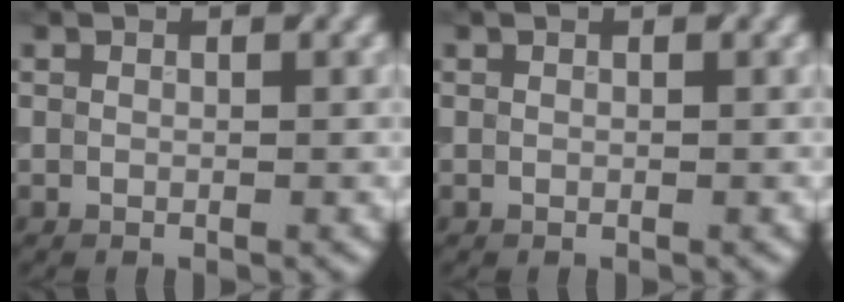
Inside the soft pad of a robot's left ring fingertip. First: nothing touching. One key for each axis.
{"total": 0.0}